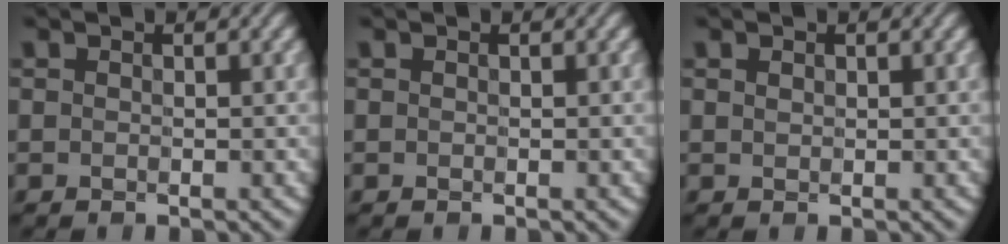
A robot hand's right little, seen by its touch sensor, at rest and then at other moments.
{"total": 0.0}
{"total": 0.6, "force": [0.3, 0.5, 0.3], "torque": [-0.005, 0.001, 0.005]}